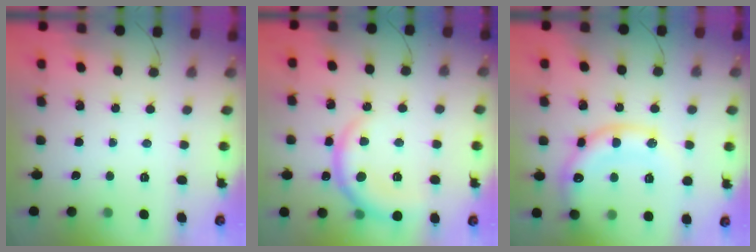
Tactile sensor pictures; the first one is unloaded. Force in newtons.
{"total": 9.8, "press": 9.8, "slide": 0.5}
{"total": 19.0, "press": 18.8, "slide": 2.4}